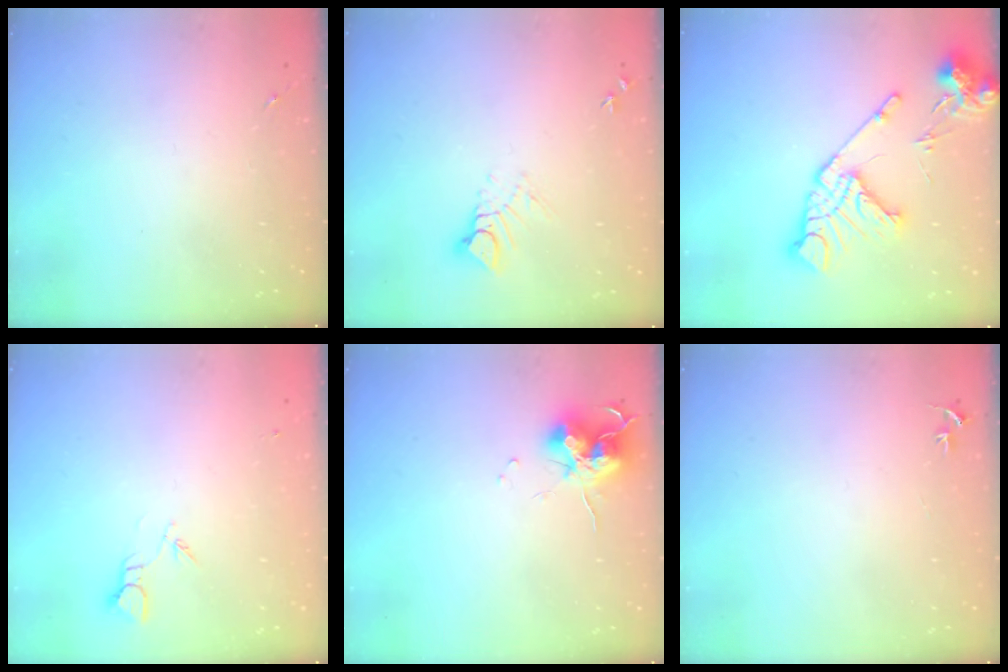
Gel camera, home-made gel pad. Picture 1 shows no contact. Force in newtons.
{"total": 5.8, "press": 5.7, "slide": 0.6}
{"total": 18.0, "press": 17.8, "slide": 2.2}
{"total": 2.7, "press": 2.7, "slide": 0.3}
{"total": 12.7, "press": 12.7, "slide": 1.2}
{"total": 3.0, "press": 3.0, "slide": 0.3}